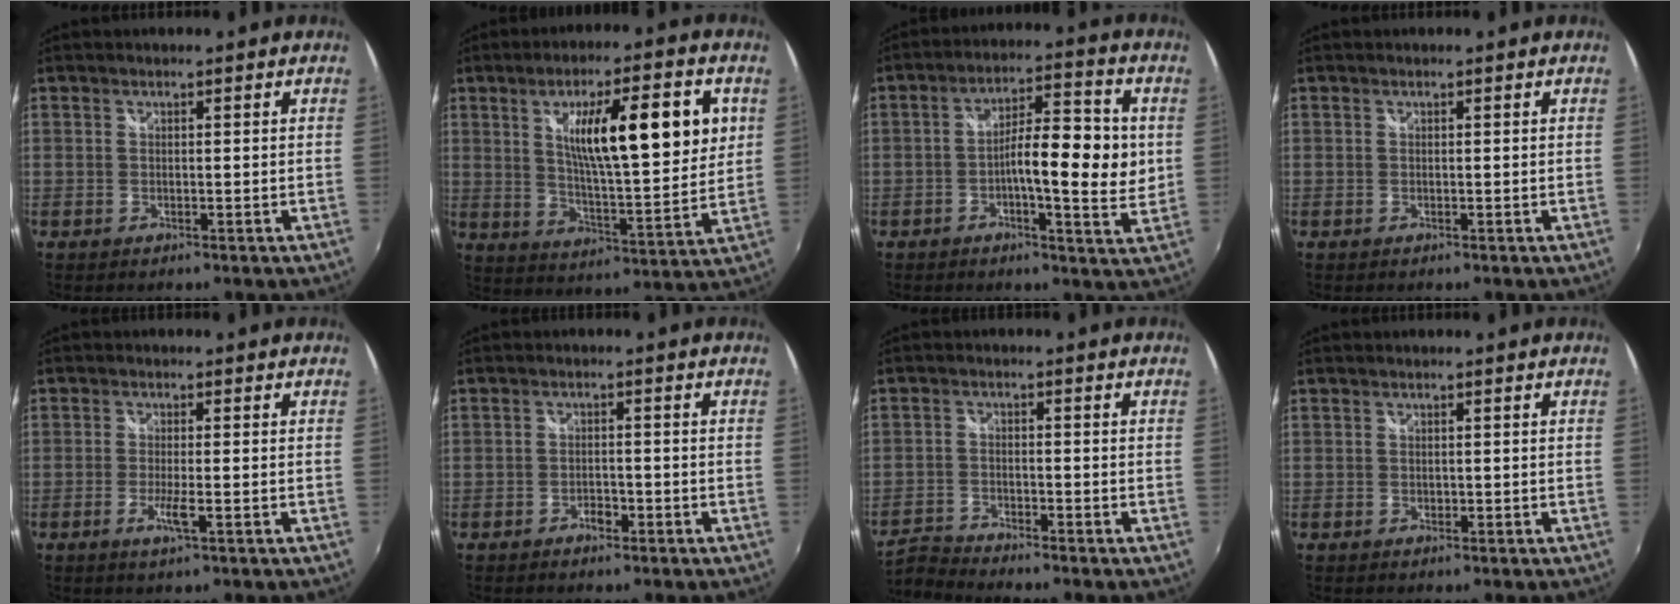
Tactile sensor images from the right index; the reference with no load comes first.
{"total": 18.1, "force": [5.5, 4.1, 16.8], "torque": [-0.262, 0.004, 0.087]}
{"total": 11.9, "force": [-0.2, 2.8, 11.5], "torque": [-0.181, 0.010, -0.008]}
{"total": 0.0}
{"total": 3.1, "force": [-1.3, -0.1, 2.8], "torque": [-0.059, -0.008, -0.026]}
{"total": 2.1, "force": [-1.6, 1.1, 1.0], "torque": [-0.020, 0.000, -0.026]}
{"total": 4.8, "force": [-4.8, -0.2, 0.3], "torque": [-0.023, -0.005, -0.106]}
{"total": 0.0}